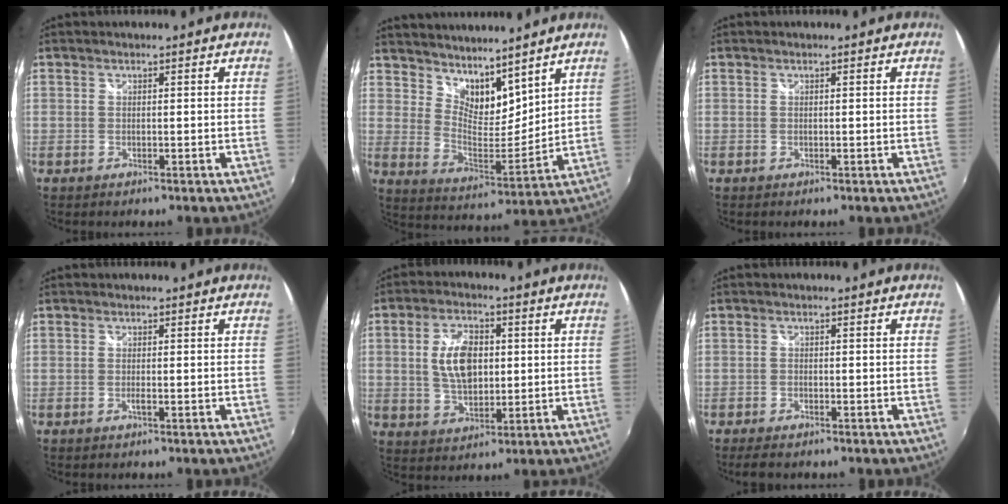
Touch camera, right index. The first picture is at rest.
{"total": 11.2, "force": [9.2, 4.3, 4.6], "torque": [-0.075, -0.004, 0.171]}
{"total": 0.0}
{"total": 1.0, "force": [-0.4, -0.2, 0.9], "torque": [-0.015, -0.001, -0.008]}
{"total": 9.5, "force": [1.2, 5.5, 7.7], "torque": [-0.147, 0.008, 0.025]}
{"total": 3.6, "force": [-2.9, 1.2, 1.7], "torque": [-0.043, -0.015, -0.050]}